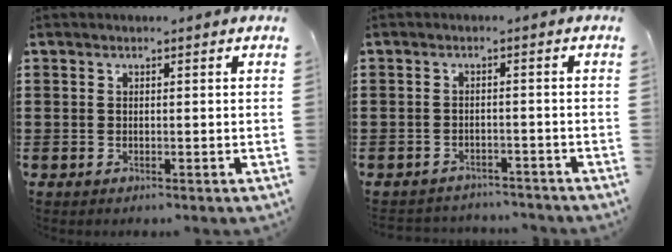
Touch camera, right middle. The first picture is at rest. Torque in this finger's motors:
{"motor_torque": [0.08, 0.05, -0.01, 0.00]}